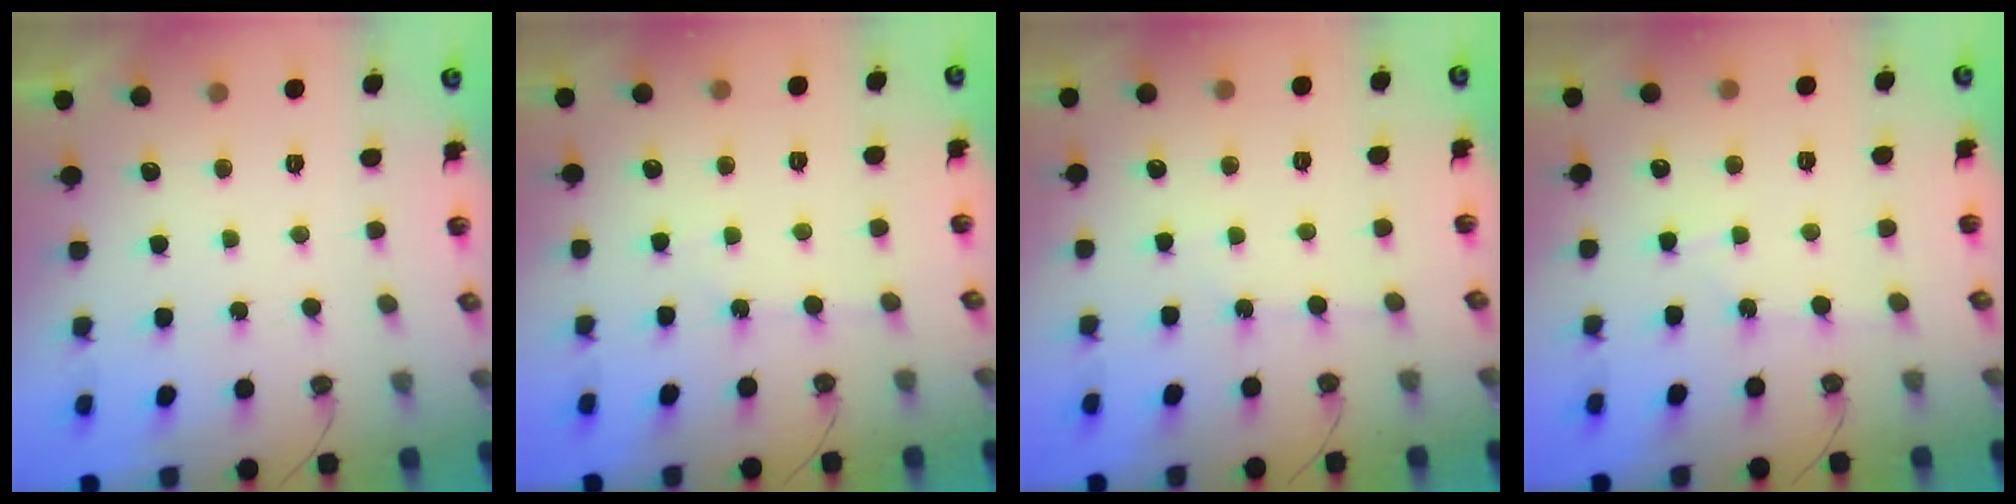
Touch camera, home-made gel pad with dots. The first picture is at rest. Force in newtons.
{"total": 2.2, "press": 2.2, "slide": 0.3}
{"total": 2.6, "press": 2.6, "slide": 0.3}
{"total": 3.0, "press": 2.9, "slide": 0.5}